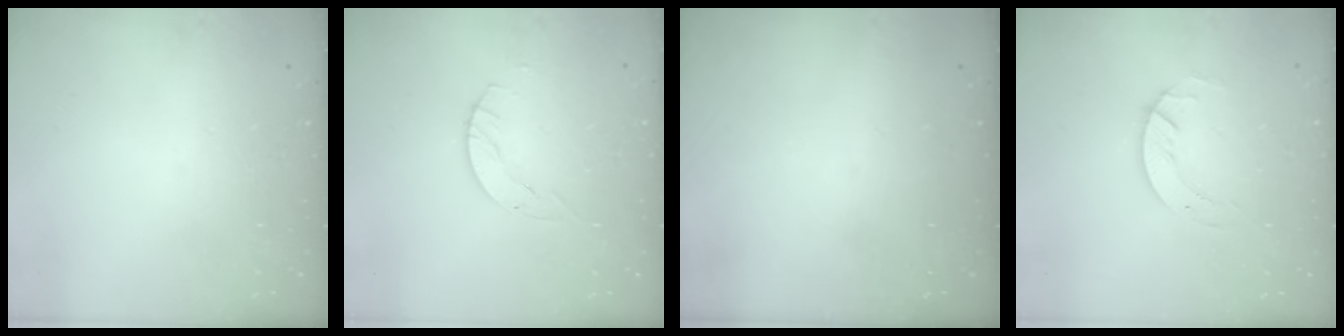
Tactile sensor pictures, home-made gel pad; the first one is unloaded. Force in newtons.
{"total": 3.1, "press": 3.1, "slide": 0.4}
{"total": 0.0}
{"total": 3.6, "press": 3.6, "slide": 0.4}